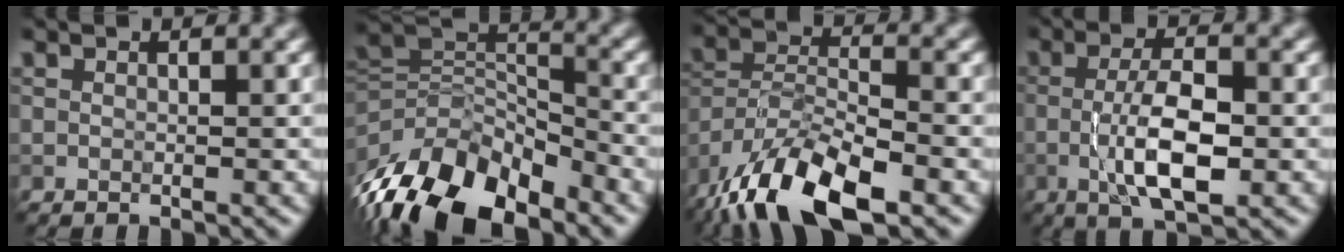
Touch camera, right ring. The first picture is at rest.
{"total": 12.6, "force": [-7.9, 6.4, 7.4], "torque": [-0.135, 0.001, -0.146]}
{"total": 11.9, "force": [-8.4, 3.8, 7.4], "torque": [-0.135, -0.002, -0.162]}
{"total": 6.3, "force": [-1.2, 2.1, 5.8], "torque": [-0.109, -0.001, -0.024]}